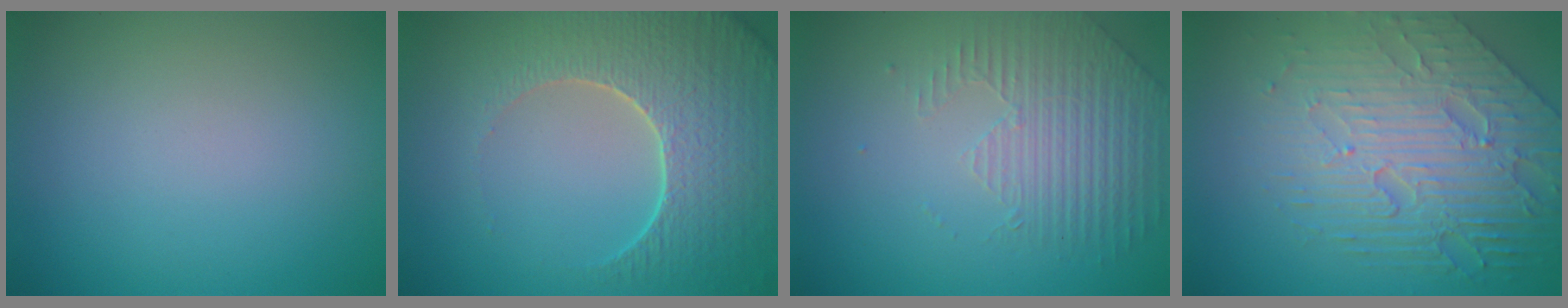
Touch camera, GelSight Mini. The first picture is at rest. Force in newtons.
{"total": 6.6, "press": 5.4, "slide": 3.8}
{"total": 2.1, "press": 1.8, "slide": 1.0}
{"total": 8.3, "press": 5.6, "slide": 6.0}